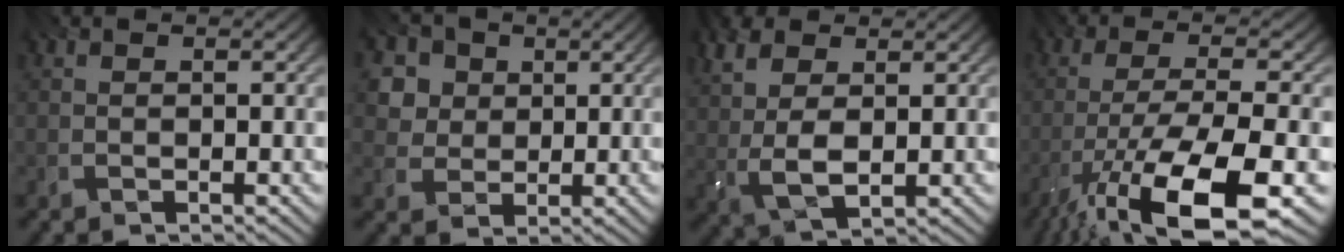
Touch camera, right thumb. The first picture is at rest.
{"total": 6.1, "force": [2.5, 5.2, 2.2], "torque": [-0.103, -0.004, 0.045]}
{"total": 7.9, "force": [2.1, 4.5, 6.1], "torque": [-0.163, 0.002, 0.037]}
{"total": 14.1, "force": [-8.5, 3.1, 10.9], "torque": [-0.180, -0.019, -0.153]}